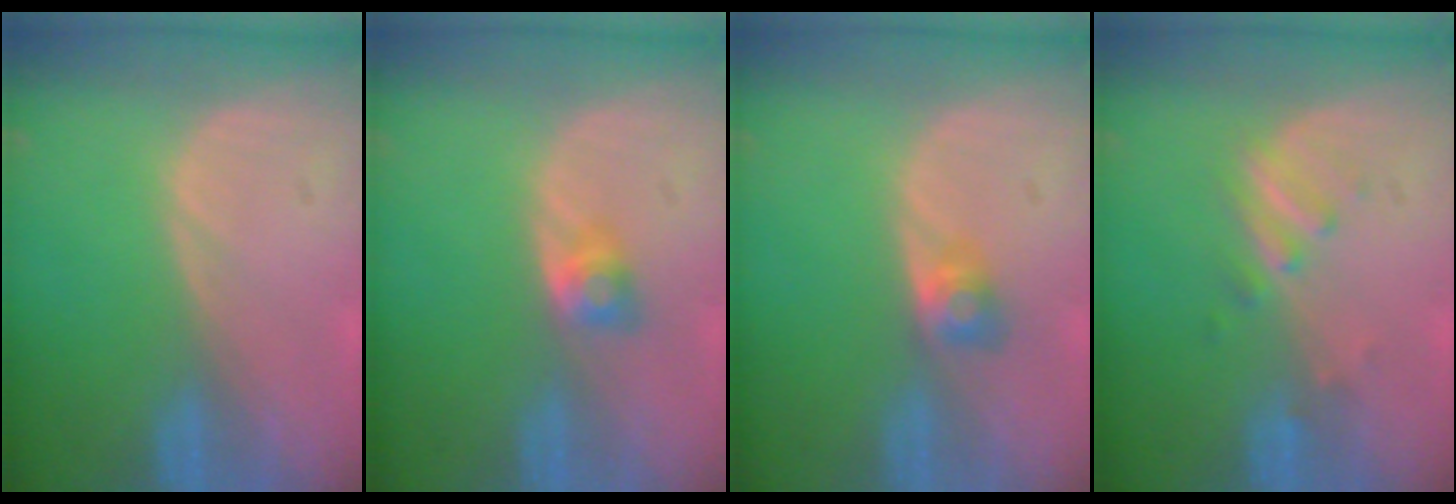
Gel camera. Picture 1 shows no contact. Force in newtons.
{"total": 2.7, "press": 2.4, "slide": 1.1}
{"total": 2.6, "press": 2.4, "slide": 0.9}
{"total": 2.7, "press": 2.7, "slide": 0.5}